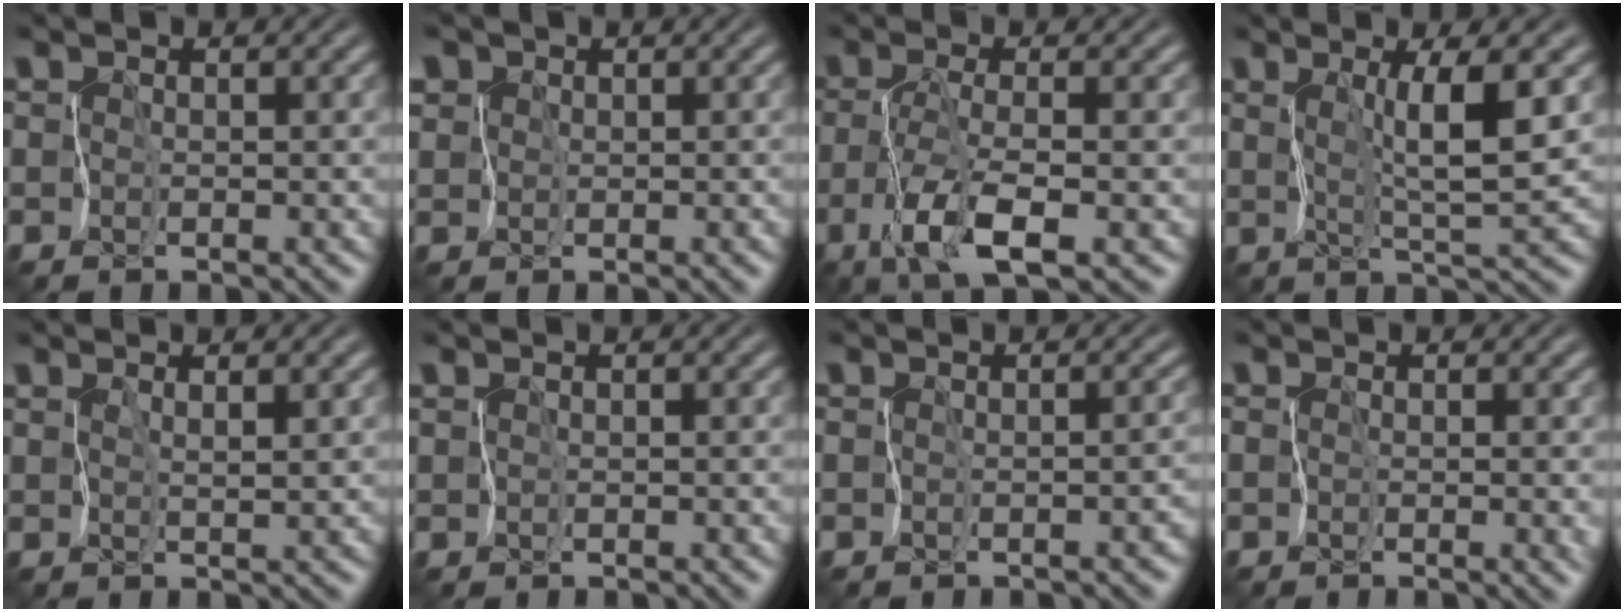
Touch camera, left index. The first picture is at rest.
{"total": 5.1, "force": [2.7, 3.8, 2.0], "torque": [-0.042, 0.020, 0.023]}
{"total": 4.4, "force": [-1.9, 0.4, 4.0], "torque": [-0.092, -0.004, -0.035]}
{"total": 3.5, "force": [1.2, -0.1, 3.3], "torque": [-0.064, -0.004, 0.025]}
{"total": 1.3, "force": [0.9, -0.1, 0.9], "torque": [-0.016, -0.003, 0.021]}
{"total": 0.0}
{"total": 2.4, "force": [-1.5, 1.5, 1.2], "torque": [0.017, -0.001, -0.013]}
{"total": 2.1, "force": [-0.3, 1.1, 1.7], "torque": [-0.012, -0.009, -0.004]}